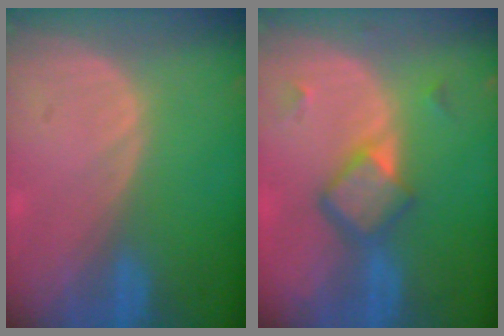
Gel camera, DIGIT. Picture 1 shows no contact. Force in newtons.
{"total": 5.9, "press": 5.1, "slide": 2.9}